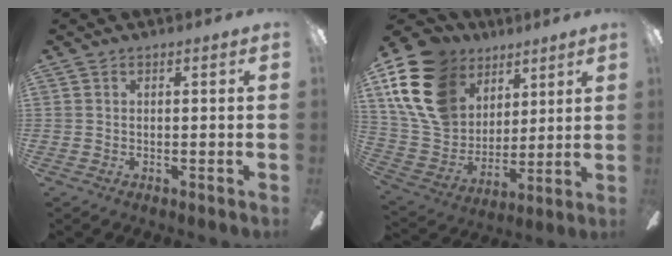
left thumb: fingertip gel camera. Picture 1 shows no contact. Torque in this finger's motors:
{"motor_torque": [2.36, 2.51, 1.38, -1.39, 0.14]}